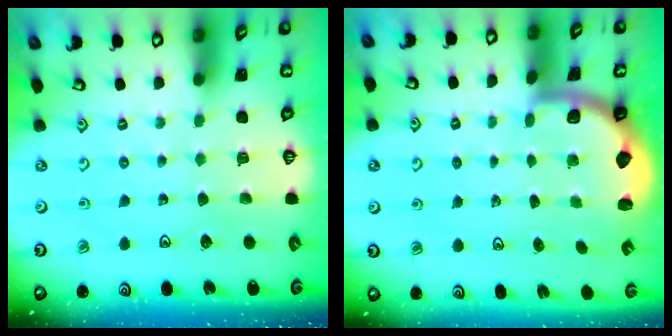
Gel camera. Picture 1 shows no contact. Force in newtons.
{"total": 2.0, "press": 1.9, "slide": 0.5}